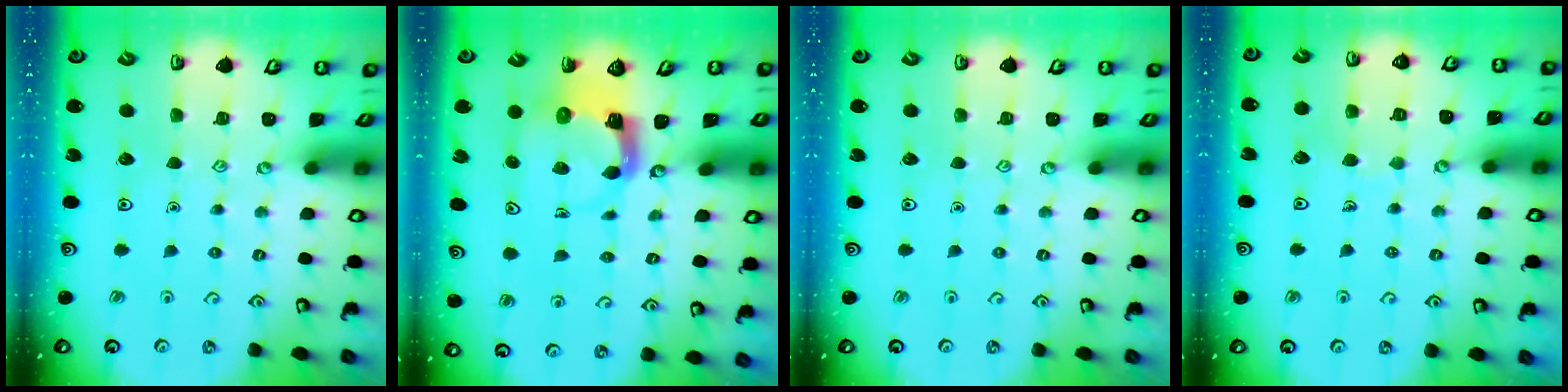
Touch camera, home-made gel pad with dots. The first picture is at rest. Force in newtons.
{"total": 3.9, "press": 3.9, "slide": 0.6}
{"total": 0.0}
{"total": 4.6, "press": 4.6, "slide": 0.4}